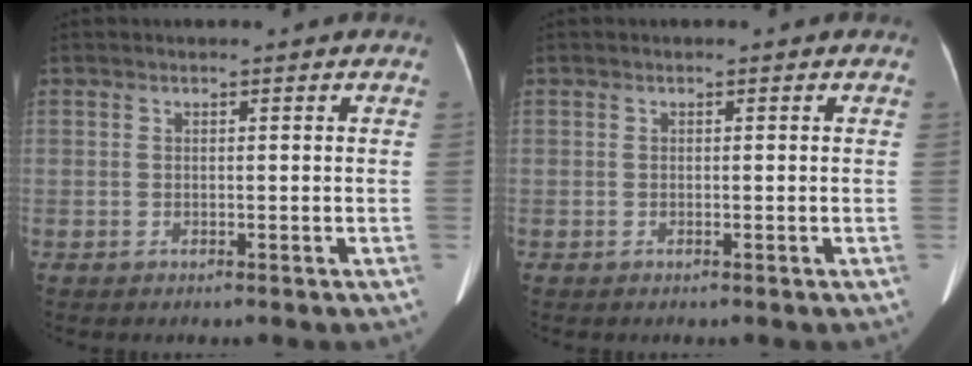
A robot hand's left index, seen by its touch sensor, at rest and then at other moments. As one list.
[{"total": 0.0}]